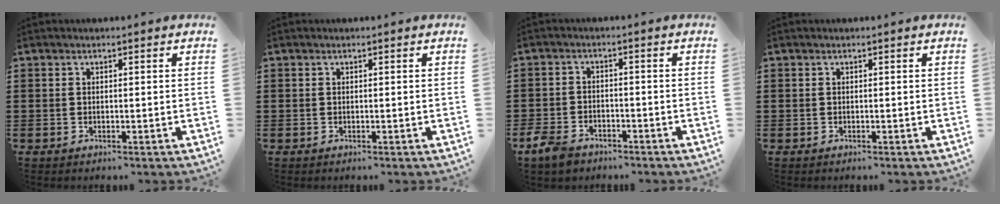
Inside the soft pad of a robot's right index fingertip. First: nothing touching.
{"total": 0.0}
{"total": 3.0, "force": [-2.5, 1.3, 0.9], "torque": [-0.033, 0.003, -0.054]}
{"total": 0.0}